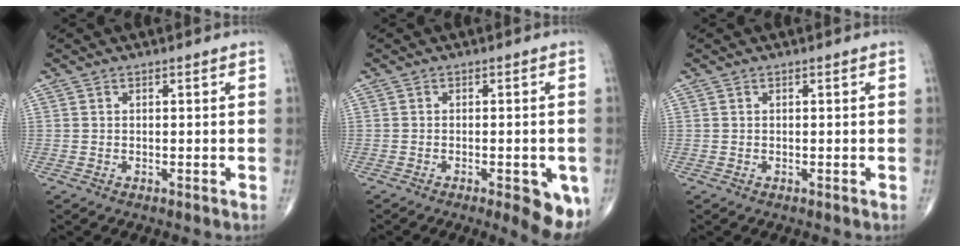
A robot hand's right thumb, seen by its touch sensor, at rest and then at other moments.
{"total": 8.4, "force": [-3.5, 2.6, 7.2], "torque": [-0.078, -0.004, -0.041]}
{"total": 0.0}